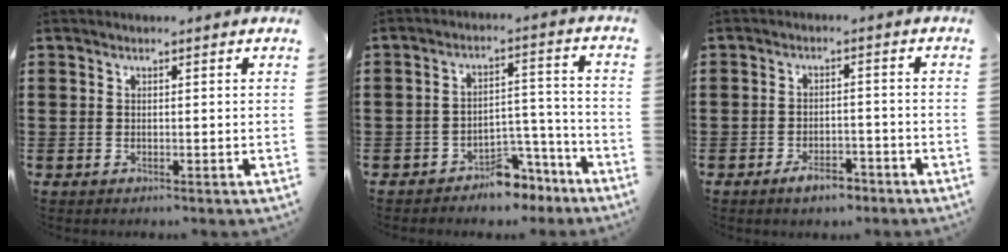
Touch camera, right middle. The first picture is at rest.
{"total": 5.4, "force": [-5.0, 1.6, 1.2], "torque": [-0.021, 0.017, -0.098]}
{"total": 3.8, "force": [-3.1, 1.4, 1.7], "torque": [-0.027, 0.011, -0.059]}